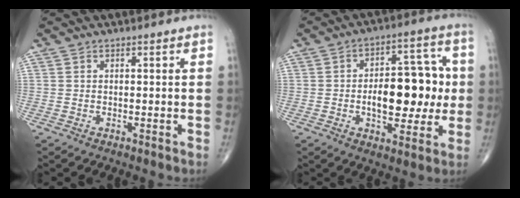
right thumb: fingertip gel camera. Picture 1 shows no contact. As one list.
[{"total": 15.6, "force": [-0.7, 8.3, 13.1], "torque": [-0.151, 0.026, -0.010]}]